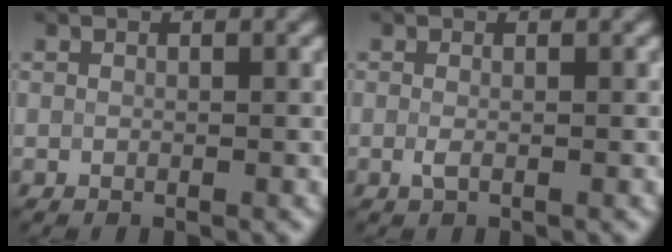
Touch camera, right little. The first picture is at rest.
{"total": 0.7, "force": [0.0, 0.2, 0.7], "torque": [-0.018, -0.004, 0.000]}